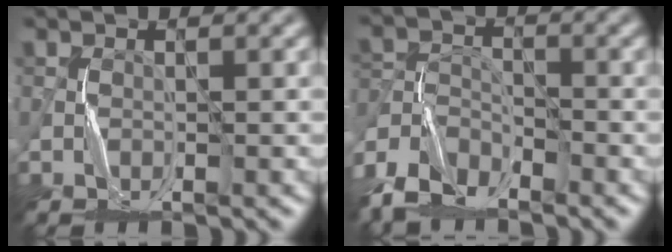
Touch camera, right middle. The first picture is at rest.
{"total": 5.9, "force": [-4.7, 2.5, 2.5], "torque": [-0.055, -0.006, -0.105]}